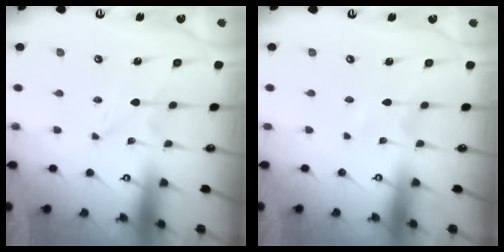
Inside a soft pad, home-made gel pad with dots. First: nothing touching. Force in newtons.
{"total": 0.0}